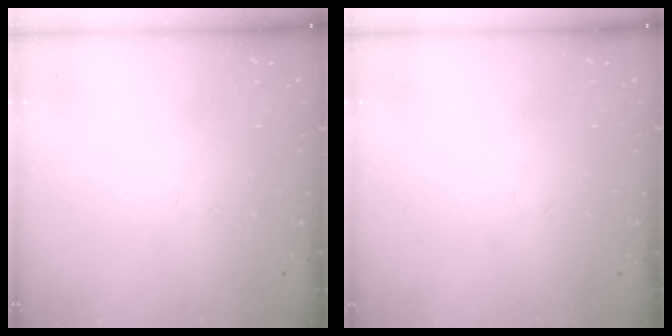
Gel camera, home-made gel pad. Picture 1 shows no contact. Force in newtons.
{"total": 0.0}